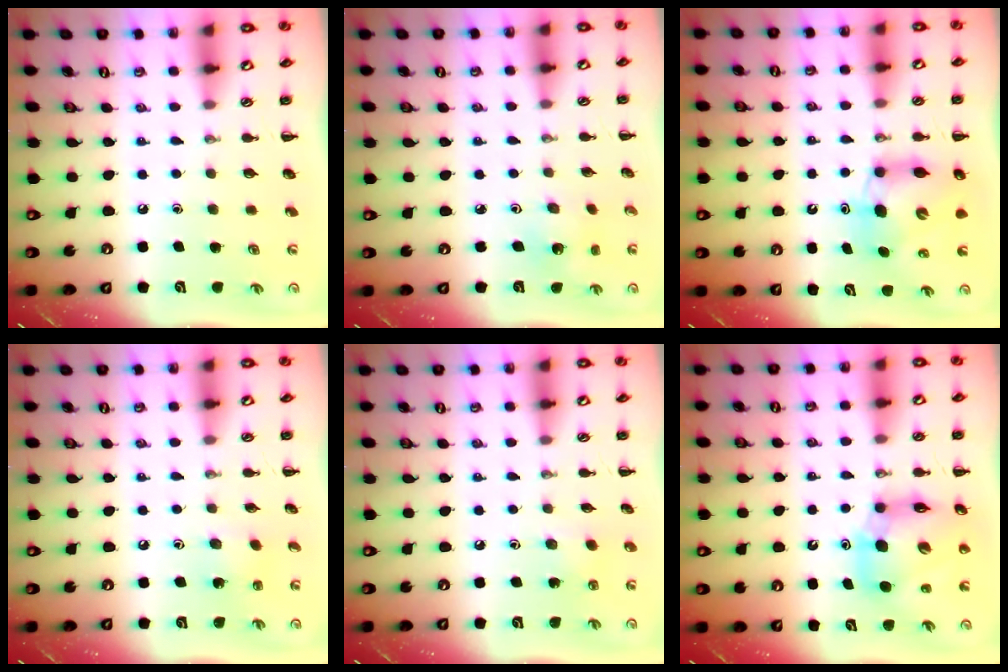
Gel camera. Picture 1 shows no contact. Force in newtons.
{"total": 2.6, "press": 2.4, "slide": 0.9}
{"total": 7.3, "press": 7.1, "slide": 1.8}
{"total": 2.0, "press": 1.9, "slide": 0.5}
{"total": 2.8, "press": 2.6, "slide": 0.9}
{"total": 11.5, "press": 11.0, "slide": 3.1}